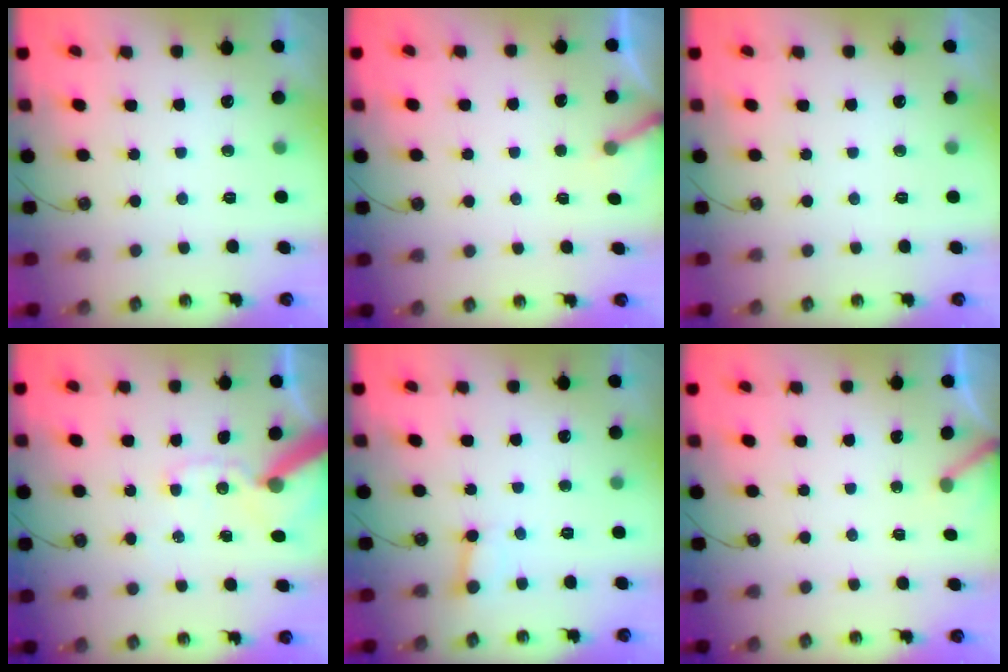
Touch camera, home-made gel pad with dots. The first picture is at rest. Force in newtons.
{"total": 3.9, "press": 3.9, "slide": 0.2}
{"total": 0.0}
{"total": 13.4, "press": 13.3, "slide": 2.0}
{"total": 3.7, "press": 3.6, "slide": 0.4}
{"total": 3.2, "press": 3.2, "slide": 0.2}